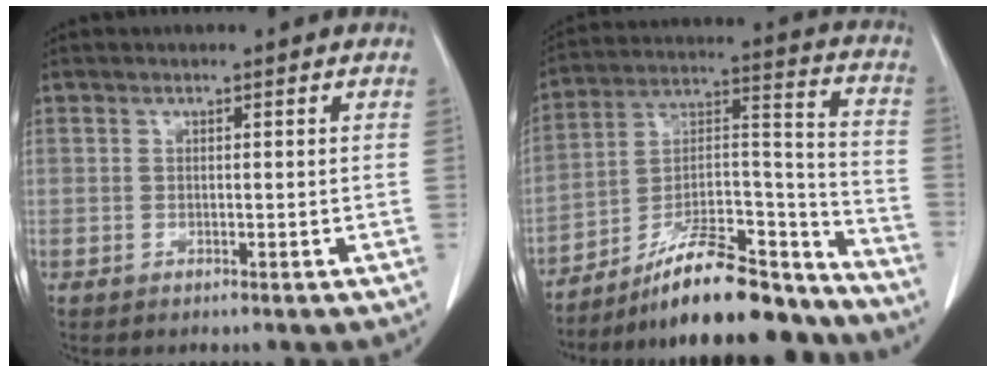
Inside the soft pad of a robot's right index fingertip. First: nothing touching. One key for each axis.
{"total": 22.4, "fx": -19.2, "fy": 4.3, "fz": 10.8, "tx": -0.153, "ty": 0.034, "tz": -0.309}